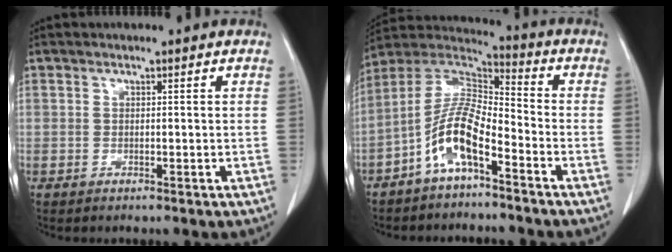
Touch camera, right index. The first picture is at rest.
{"total": 9.9, "force": [-5.0, 2.8, 8.1], "torque": [-0.172, 0.016, -0.100]}